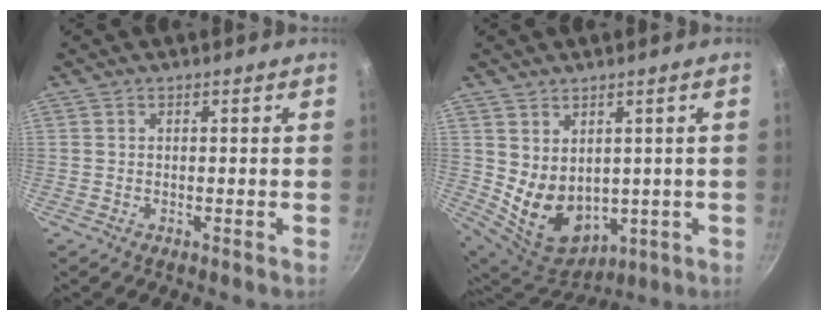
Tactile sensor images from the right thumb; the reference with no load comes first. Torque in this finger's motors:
{"motor_torque": [-0.46, 1.39, 1.23, -0.10, 0.12]}